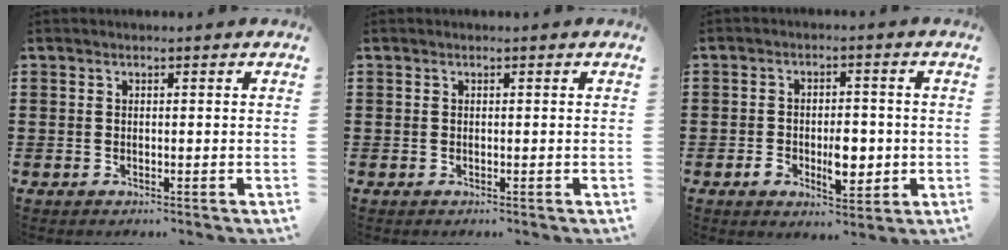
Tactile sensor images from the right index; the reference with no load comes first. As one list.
[{"total": 0.0}, {"total": 6.0, "force": [-1.7, 3.3, 4.8], "torque": [-0.073, 0.003, -0.033]}]